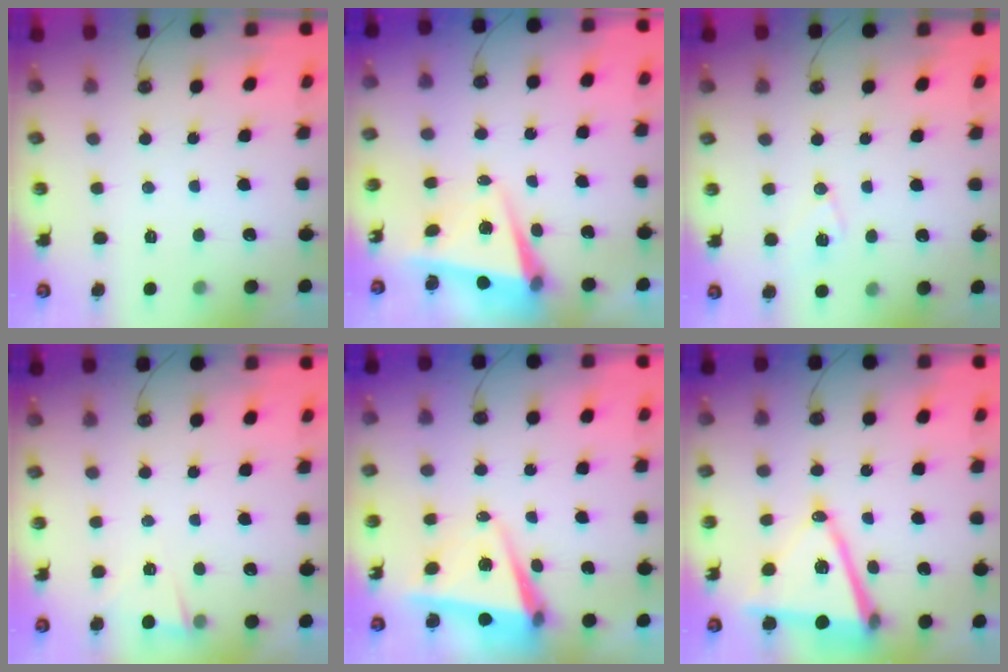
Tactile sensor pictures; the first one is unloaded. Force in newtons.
{"total": 5.2, "press": 5.2, "slide": 0.6}
{"total": 7.6, "press": 7.2, "slide": 2.5}
{"total": 1.5, "press": 1.3, "slide": 0.8}
{"total": 5.9, "press": 4.7, "slide": 3.6}
{"total": 14.6, "press": 14.1, "slide": 3.8}